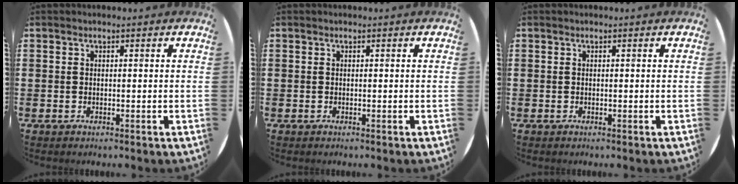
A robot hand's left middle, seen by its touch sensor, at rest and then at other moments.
{"total": 0.0}
{"total": 0.0}